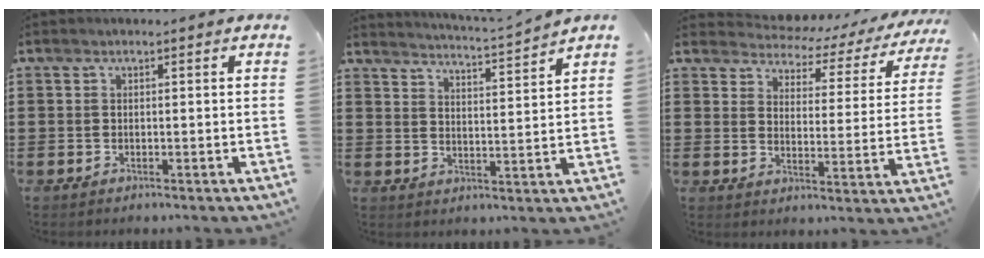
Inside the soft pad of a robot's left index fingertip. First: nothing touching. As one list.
[{"total": 3.5, "force": [3.3, -1.0, 0.7], "torque": [-0.028, -0.028, 0.052]}, {"total": 3.0, "force": [2.8, 0.9, 0.5], "torque": [-0.024, -0.028, 0.038]}]